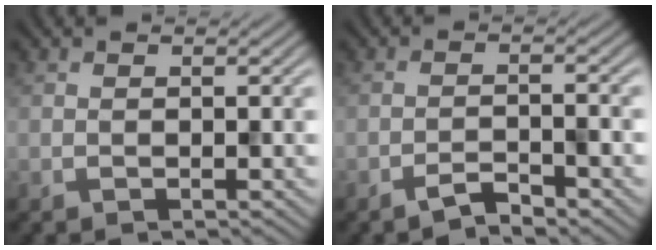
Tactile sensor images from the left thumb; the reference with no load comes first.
{"total": 2.3, "force": [-1.9, 0.3, 1.2], "torque": [-0.020, 0.007, -0.042]}